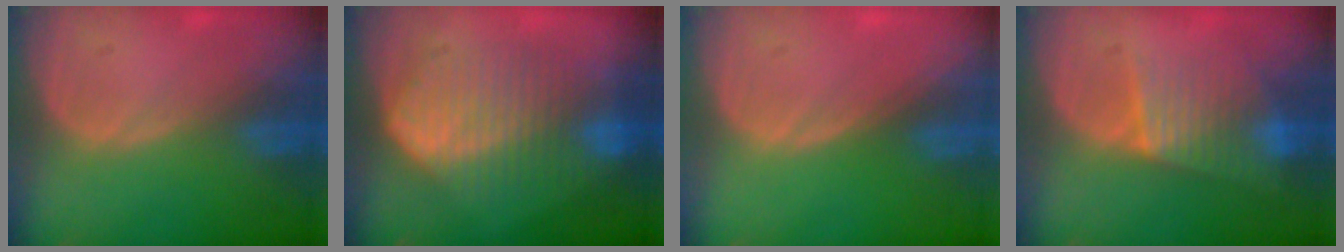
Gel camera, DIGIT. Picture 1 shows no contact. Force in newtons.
{"total": 10.0, "press": 10.0, "slide": 0.4}
{"total": 0.0}
{"total": 6.5, "press": 6.4, "slide": 1.1}